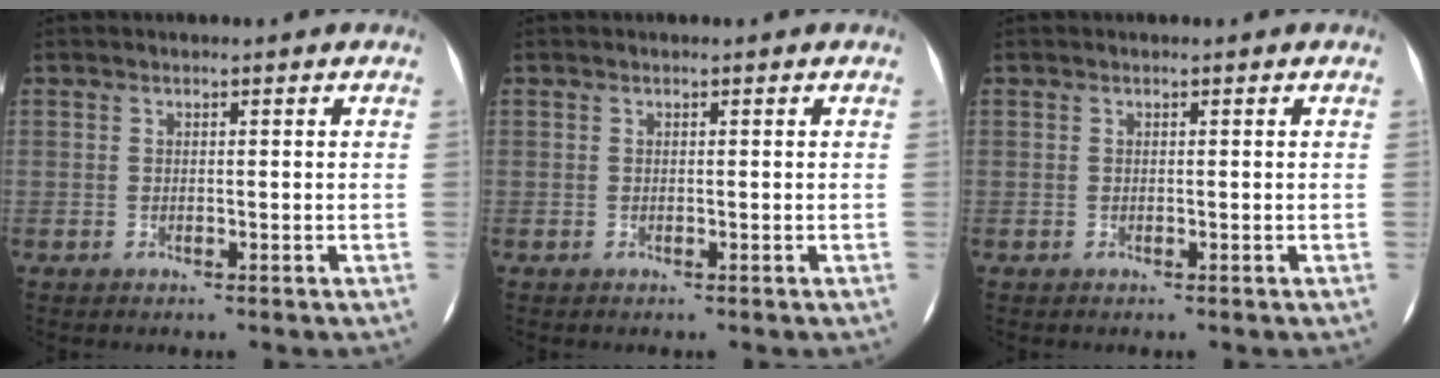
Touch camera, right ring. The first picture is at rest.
{"total": 0.0}
{"total": 0.0}